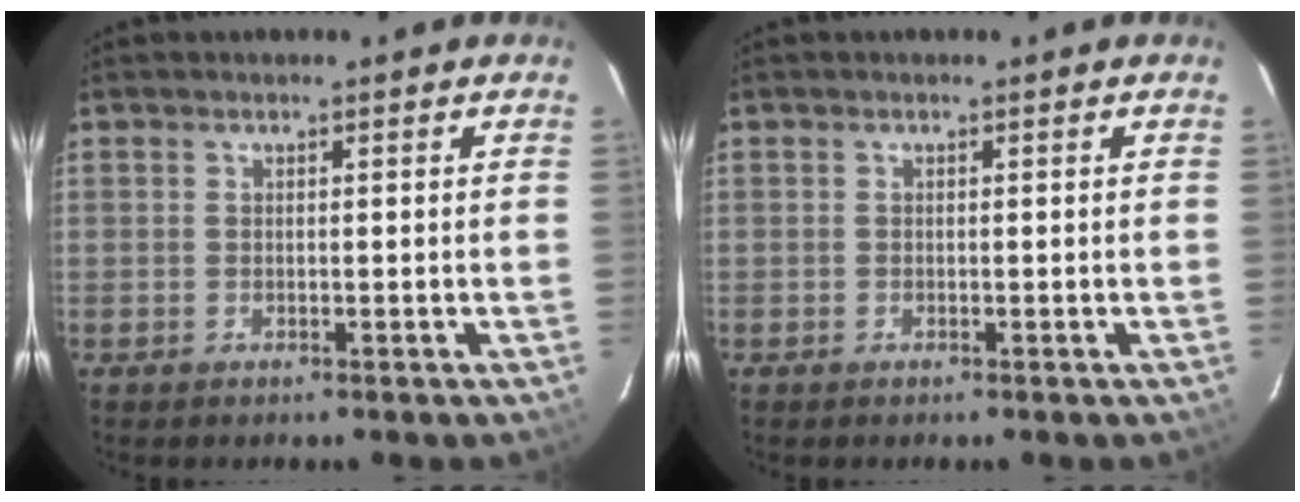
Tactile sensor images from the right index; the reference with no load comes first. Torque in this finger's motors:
{"motor_torque": [0.01, 0.00, 0.02, 0.01]}